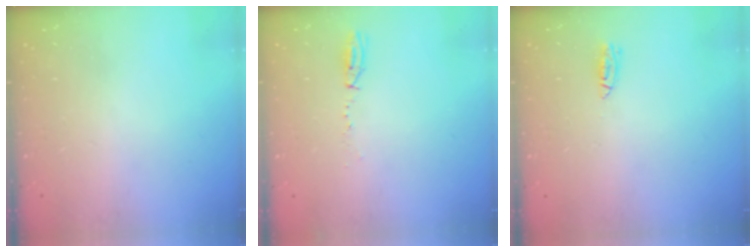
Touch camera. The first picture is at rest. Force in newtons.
{"total": 3.6, "press": 3.5, "slide": 0.8}
{"total": 4.1, "press": 3.5, "slide": 2.1}